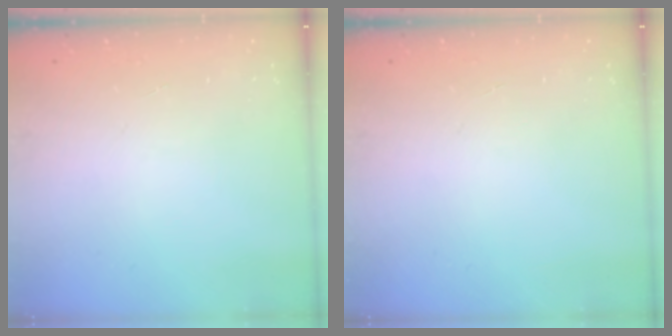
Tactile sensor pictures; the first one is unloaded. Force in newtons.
{"total": 0.0}